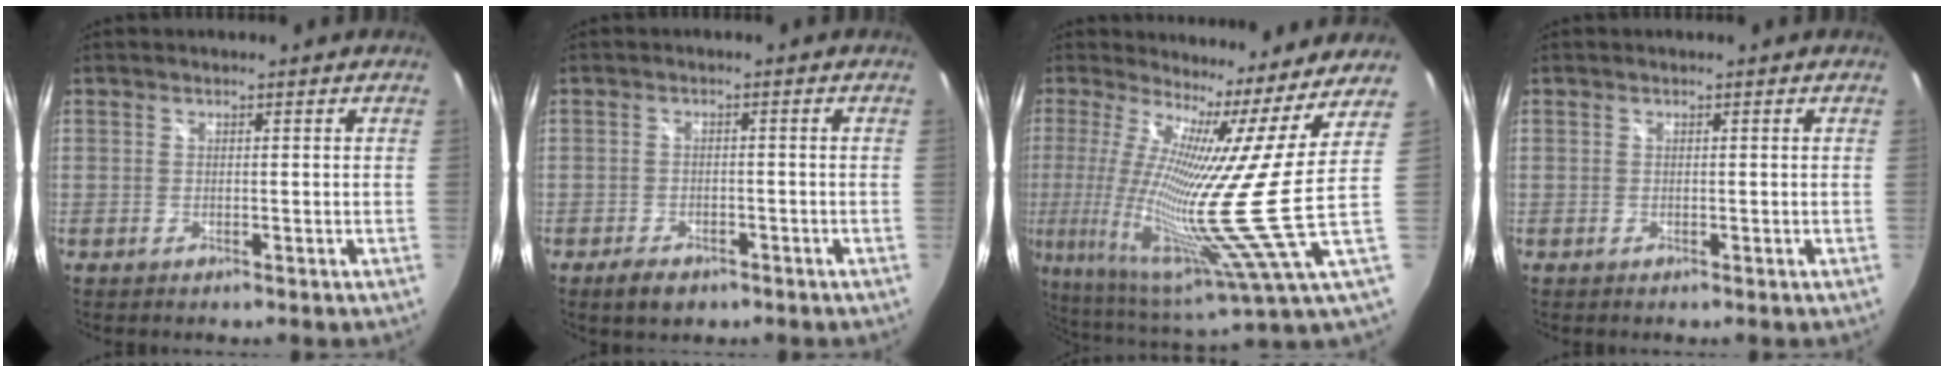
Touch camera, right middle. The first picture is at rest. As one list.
[{"total": 4.4, "force": [-2.9, 2.3, 2.2], "torque": [-0.054, -0.006, -0.044]}, {"total": 15.5, "force": [5.7, -2.6, 14.2], "torque": [-0.234, -0.023, 0.107]}, {"total": 0.0}]